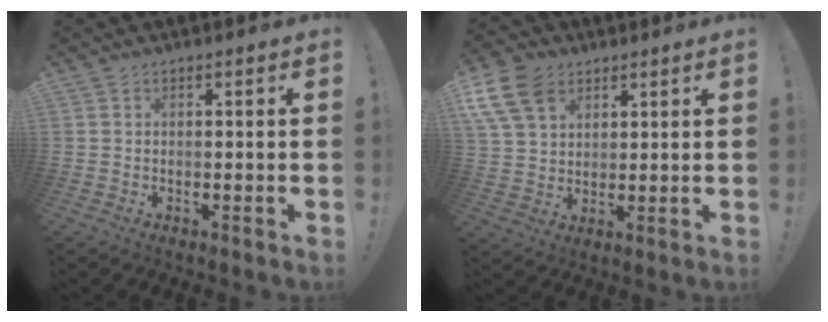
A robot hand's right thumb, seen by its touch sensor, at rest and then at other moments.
{"total": 12.8, "force": [6.4, 8.7, 6.8], "torque": [-0.144, -0.027, 0.126]}